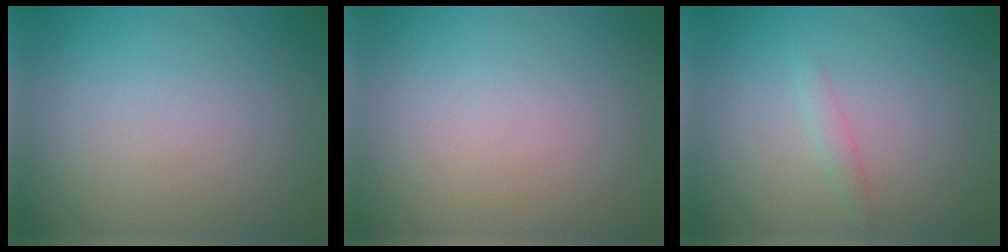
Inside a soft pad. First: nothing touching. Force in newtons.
{"total": 0.0}
{"total": 0.9, "press": 0.9, "slide": 0.1}